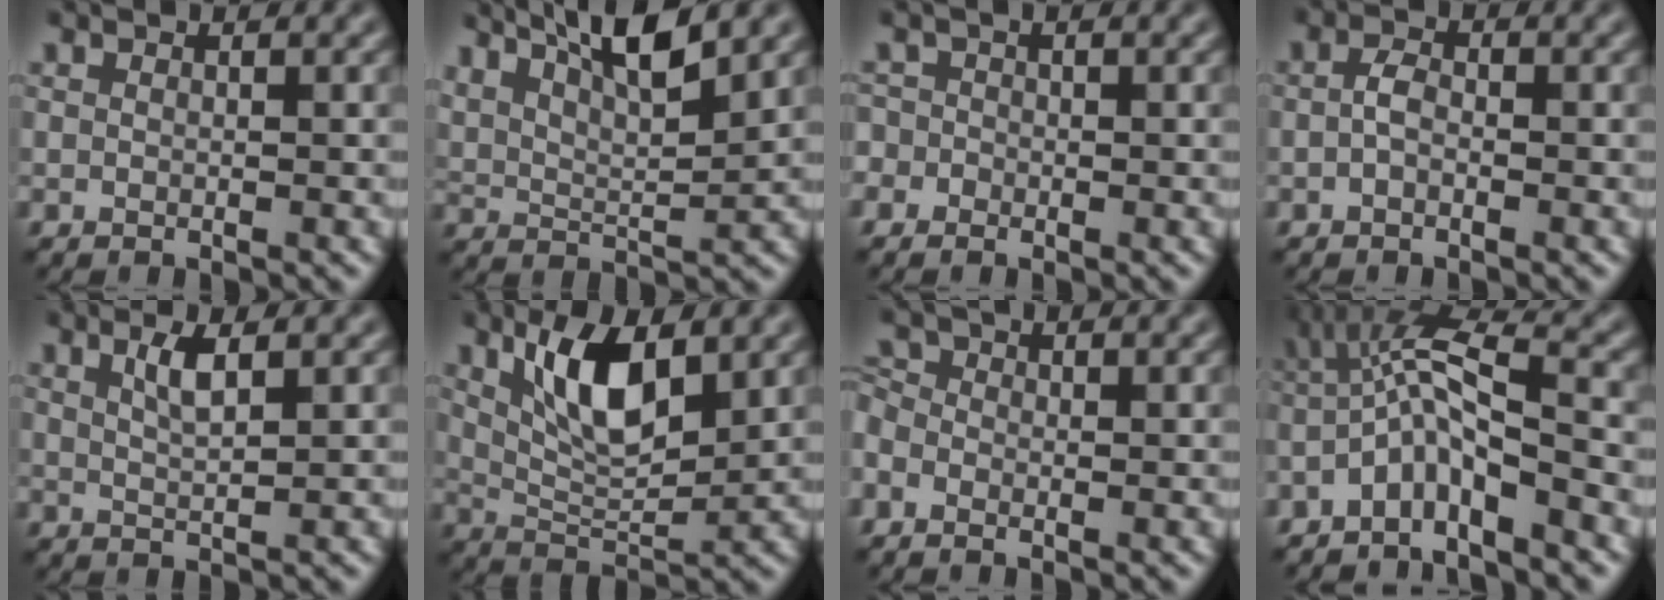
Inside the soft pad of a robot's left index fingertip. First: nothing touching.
{"total": 6.6, "force": [4.3, 1.7, 4.6], "torque": [-0.081, 0.012, 0.074]}
{"total": 1.3, "force": [-0.8, 1.0, -0.1], "torque": [0.007, 0.001, -0.015]}
{"total": 1.6, "force": [-0.8, 0.9, 1.1], "torque": [-0.025, 0.005, -0.016]}
{"total": 1.9, "force": [0.7, 0.5, 1.7], "torque": [-0.031, 0.000, 0.015]}
{"total": 6.3, "force": [2.2, 2.6, 5.3], "torque": [-0.104, -0.004, 0.043]}
{"total": 1.7, "force": [-0.6, 1.4, 0.8], "torque": [-0.024, 0.007, -0.014]}
{"total": 5.4, "force": [-3.0, 1.1, 4.4], "torque": [-0.083, 0.014, -0.068]}